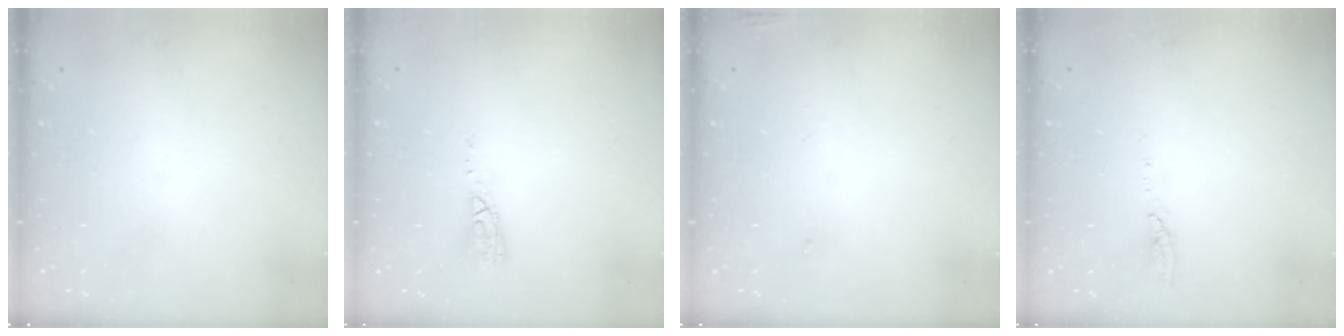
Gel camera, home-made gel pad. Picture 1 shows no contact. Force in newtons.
{"total": 6.8, "press": 6.8, "slide": 0.4}
{"total": 7.4, "press": 5.5, "slide": 5.0}
{"total": 3.6, "press": 3.5, "slide": 0.3}